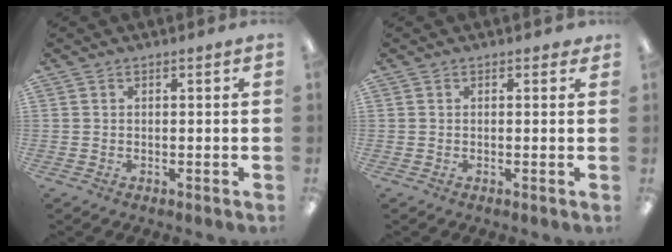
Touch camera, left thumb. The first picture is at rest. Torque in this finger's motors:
{"motor_torque": [0.11, 0.04, 0.23, -0.39, 0.00]}